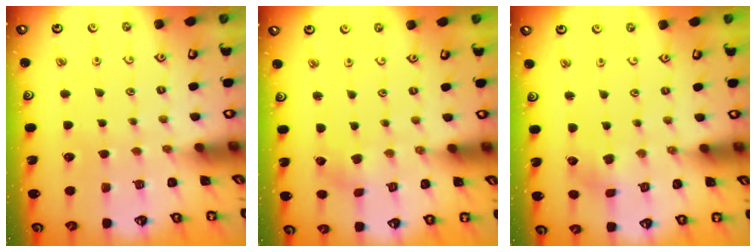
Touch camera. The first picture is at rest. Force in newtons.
{"total": 0.0}
{"total": 2.3, "press": 2.3, "slide": 0.5}